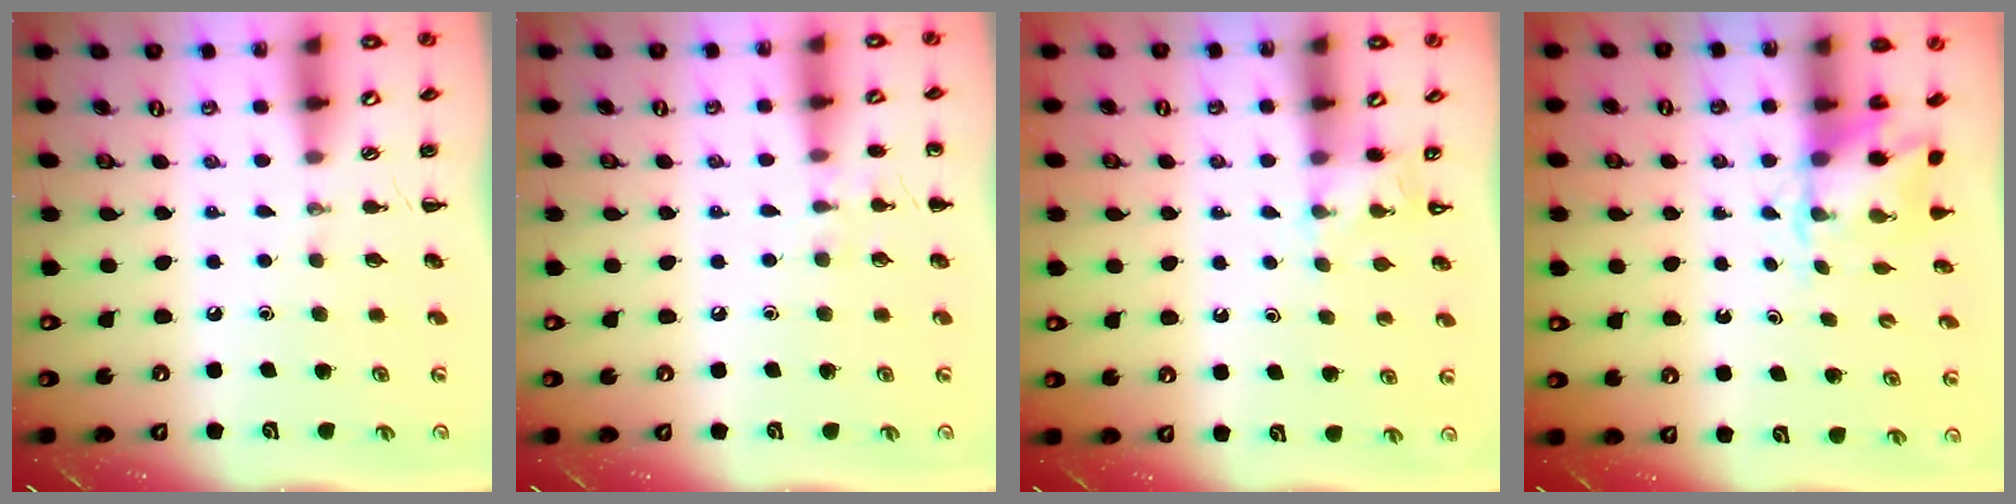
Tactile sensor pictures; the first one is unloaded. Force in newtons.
{"total": 5.9, "press": 5.6, "slide": 1.9}
{"total": 4.1, "press": 3.9, "slide": 1.3}
{"total": 4.5, "press": 4.5, "slide": 0.3}